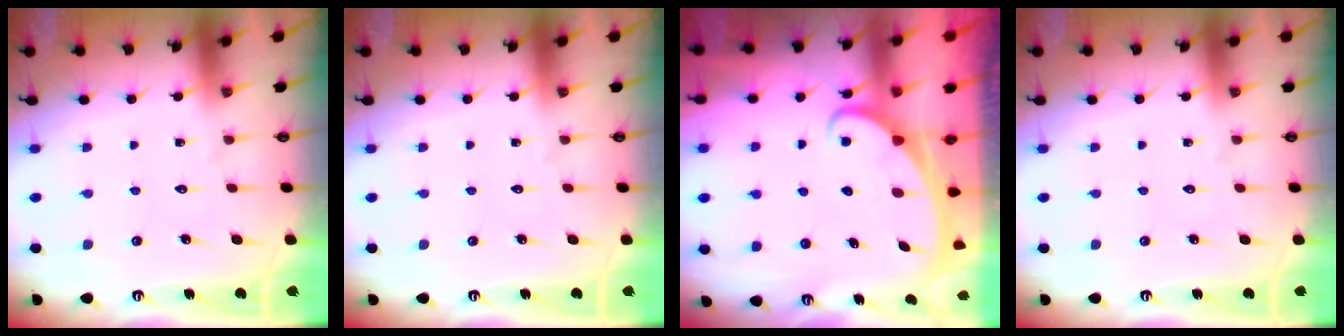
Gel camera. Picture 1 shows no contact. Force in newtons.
{"total": 0.0}
{"total": 2.4, "press": 2.3, "slide": 0.3}
{"total": 0.0}